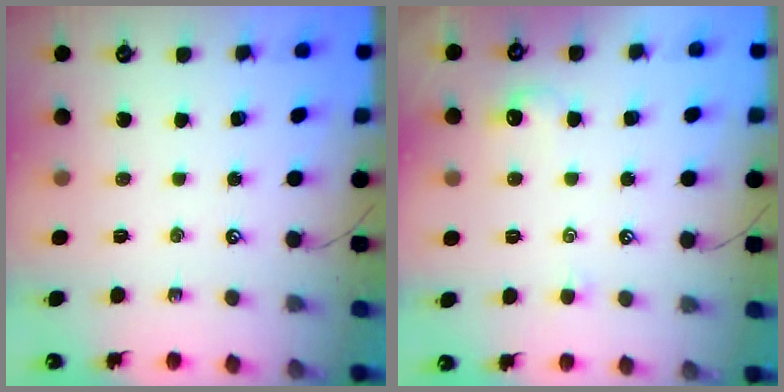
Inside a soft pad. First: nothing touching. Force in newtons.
{"total": 1.3, "press": 1.2, "slide": 0.5}